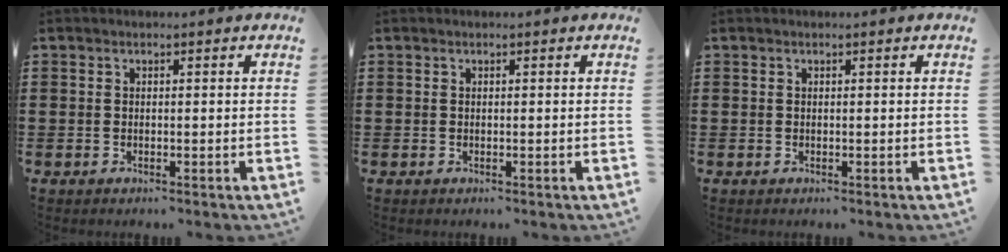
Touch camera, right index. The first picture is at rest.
{"total": 0.0}
{"total": 0.0}